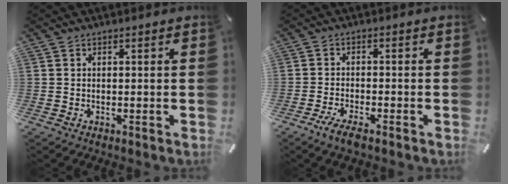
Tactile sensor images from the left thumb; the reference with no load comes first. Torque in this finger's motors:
{"motor_torque": [-0.06, 0.10, 0.03, 0.10, 0.03]}